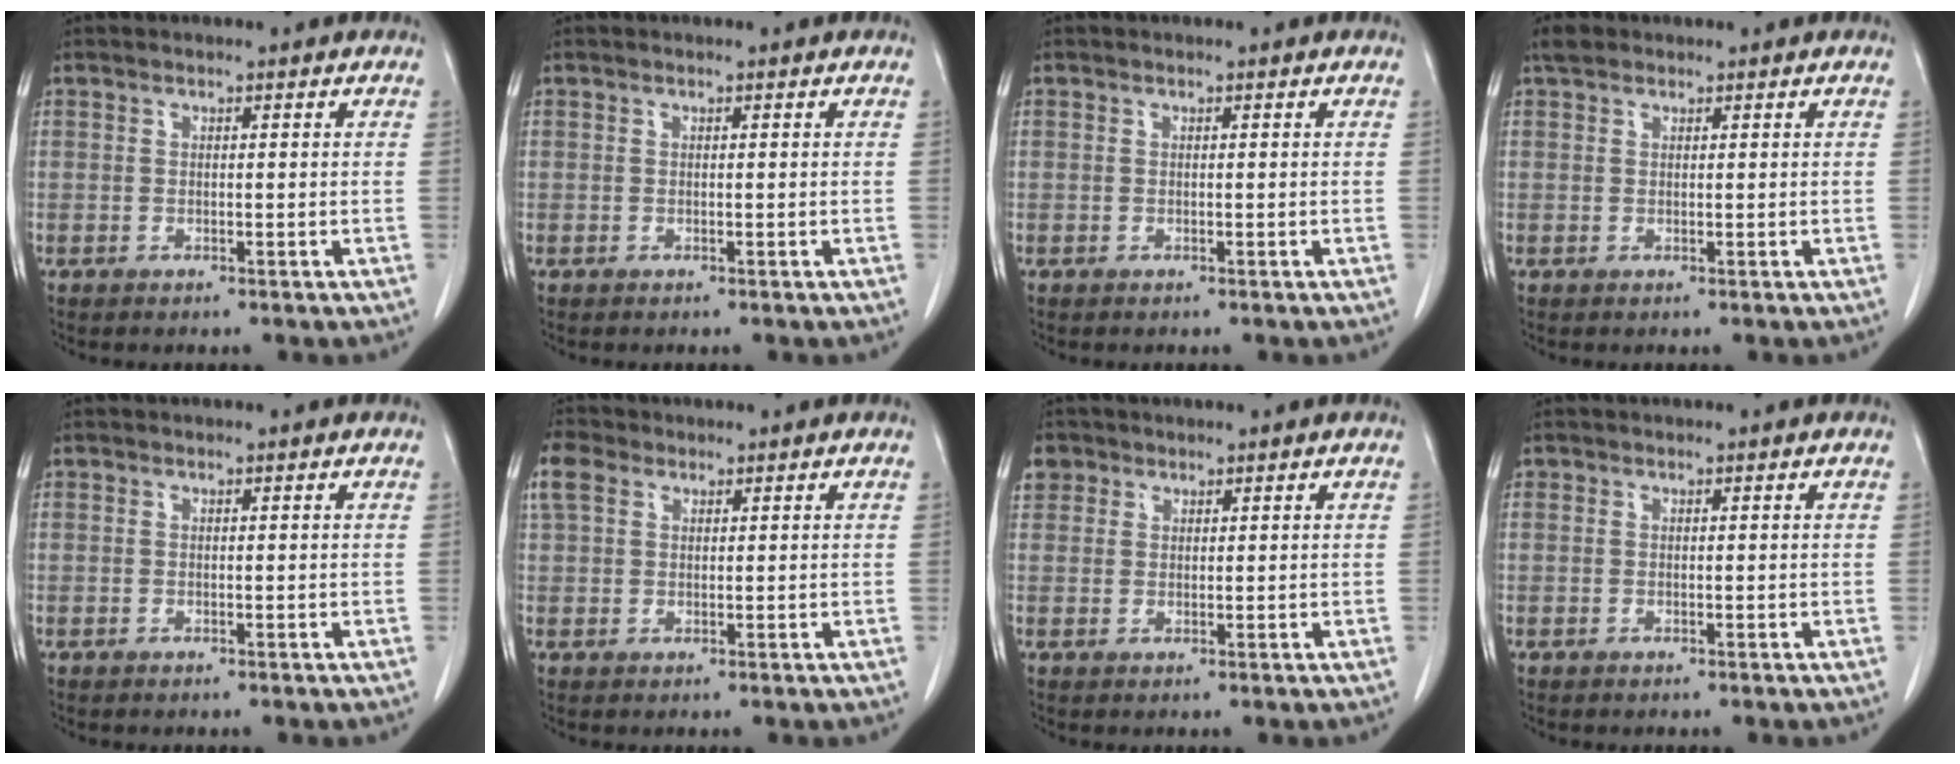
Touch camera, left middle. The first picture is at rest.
{"total": 0.0}
{"total": 0.0}
{"total": 1.6, "force": [1.2, 0.9, 0.5], "torque": [-0.012, 0.012, 0.019]}
{"total": 0.0}
{"total": 4.0, "force": [2.1, 2.7, 2.0], "torque": [-0.059, 0.019, 0.045]}
{"total": 3.5, "force": [2.0, 2.9, 0.5], "torque": [-0.006, 0.013, 0.039]}
{"total": 0.0}